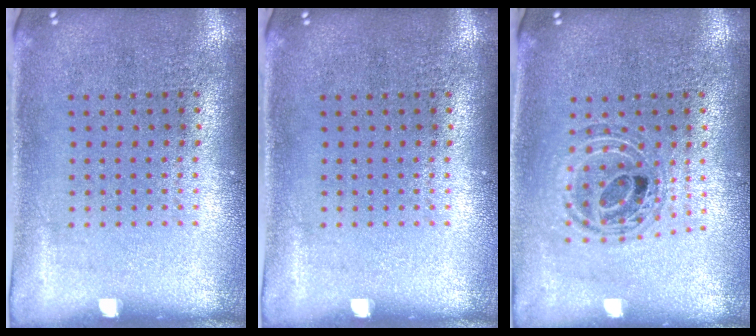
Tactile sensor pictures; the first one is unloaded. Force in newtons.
{"total": 0.0}
{"total": 0.9, "press": 0.9, "slide": 0.2}